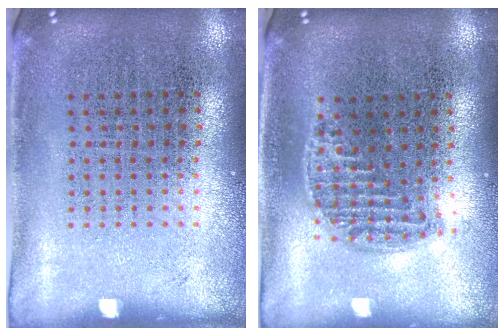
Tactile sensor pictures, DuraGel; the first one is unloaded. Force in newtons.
{"total": 1.2, "press": 1.1, "slide": 0.5}